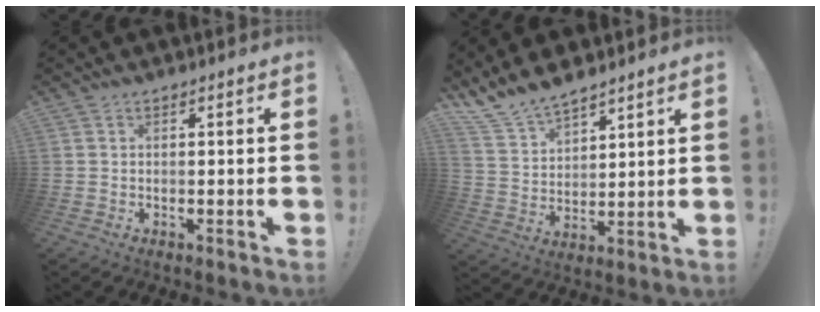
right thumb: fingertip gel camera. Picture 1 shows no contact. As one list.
[{"total": 10.3, "force": [9.3, 3.8, 2.3], "torque": [-0.063, -0.067, 0.182]}]